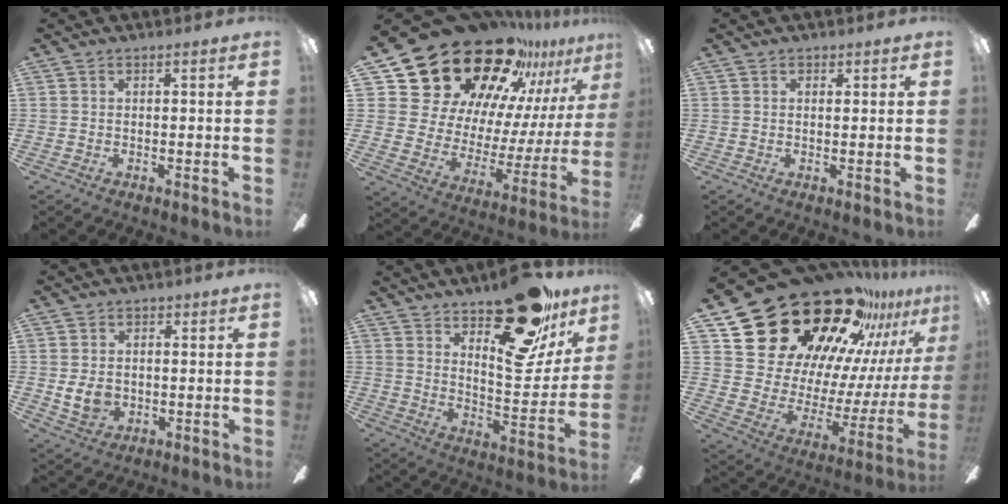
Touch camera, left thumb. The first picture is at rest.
{"total": 28.4, "force": [22.9, 12.8, 11.0], "torque": [-0.170, -0.187, 0.422]}
{"total": 1.0, "force": [0.5, 0.6, 0.5], "torque": [-0.002, -0.001, 0.008]}
{"total": 6.7, "force": [-0.1, 5.5, 3.8], "torque": [-0.075, 0.003, -0.001]}
{"total": 24.0, "force": [16.4, 9.5, 14.7], "torque": [-0.185, -0.106, 0.269]}
{"total": 30.8, "force": [23.6, 14.7, 13.2], "torque": [-0.172, -0.195, 0.445]}